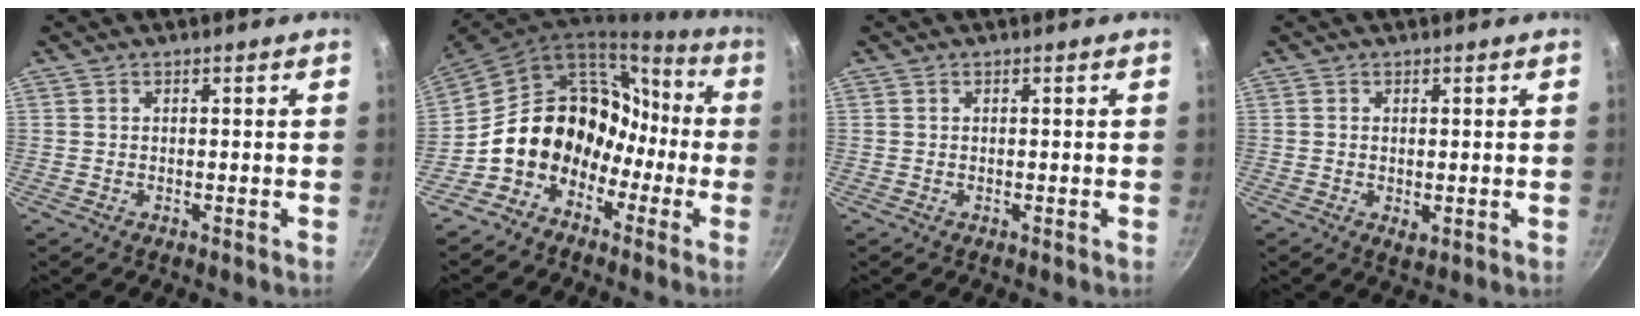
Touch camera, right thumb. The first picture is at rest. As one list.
[{"total": 18.3, "force": [-4.7, 14.8, 9.6], "torque": [-0.118, 0.086, -0.084]}, {"total": 0.0}, {"total": 1.8, "force": [0.2, 1.1, 1.4], "torque": [-0.022, -0.005, 0.003]}]